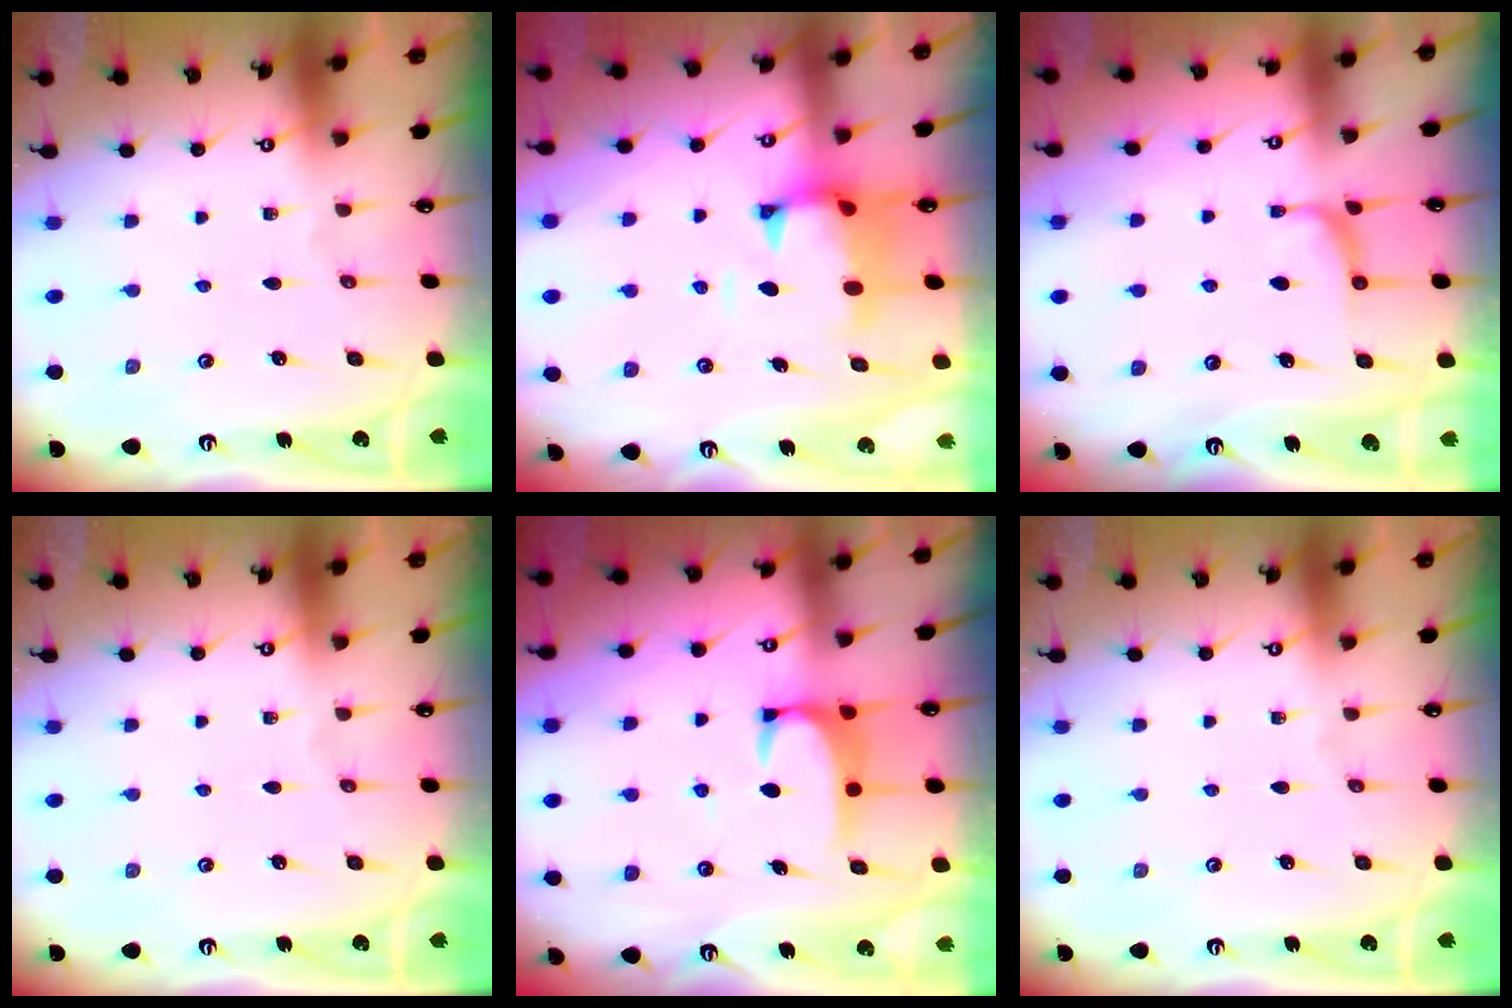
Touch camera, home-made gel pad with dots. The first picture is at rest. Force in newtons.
{"total": 1.2, "press": 0.3, "slide": 1.1}
{"total": 1.0, "press": 0.9, "slide": 0.4}
{"total": 0.0}
{"total": 2.7, "press": 2.6, "slide": 0.7}
{"total": 0.0}